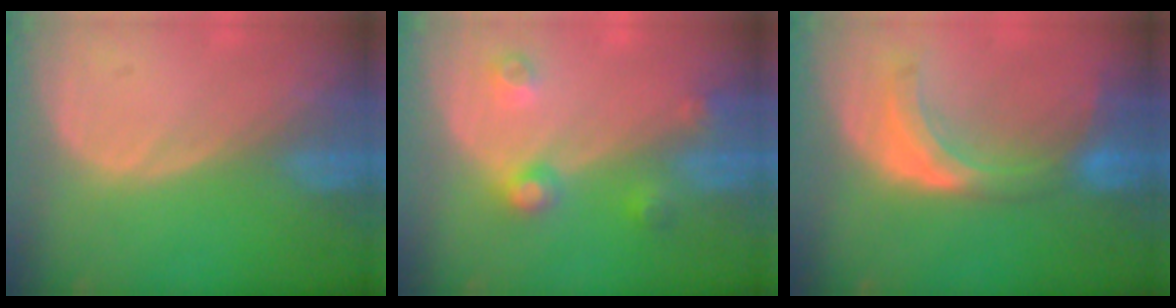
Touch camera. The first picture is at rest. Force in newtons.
{"total": 4.5, "press": 4.0, "slide": 2.1}
{"total": 7.2, "press": 6.7, "slide": 2.8}